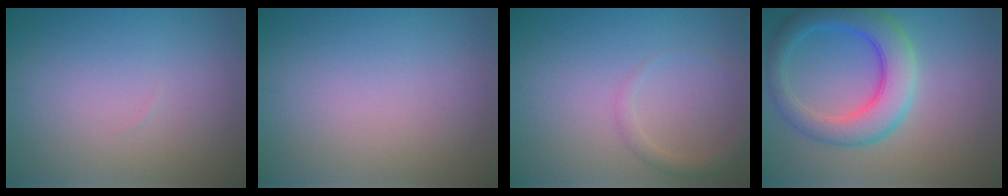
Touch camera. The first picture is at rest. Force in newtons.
{"total": 0.0}
{"total": 1.5, "press": 1.5, "slide": 0.1}
{"total": 6.2, "press": 6.2, "slide": 0.1}